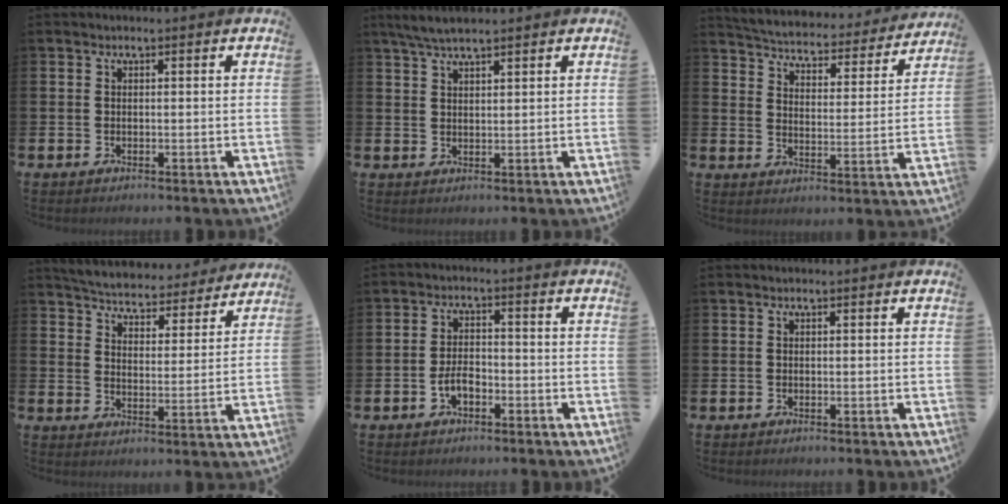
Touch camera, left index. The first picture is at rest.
{"total": 3.8, "force": [3.3, 0.6, 1.8], "torque": [-0.038, -0.005, 0.058]}
{"total": 4.9, "force": [4.8, 0.7, 0.7], "torque": [-0.040, -0.044, 0.077]}
{"total": 5.3, "force": [5.3, 0.7, 0.4], "torque": [-0.035, -0.045, 0.089]}
{"total": 3.2, "force": [-1.4, 1.8, 2.3], "torque": [-0.041, 0.005, -0.028]}
{"total": 0.0}